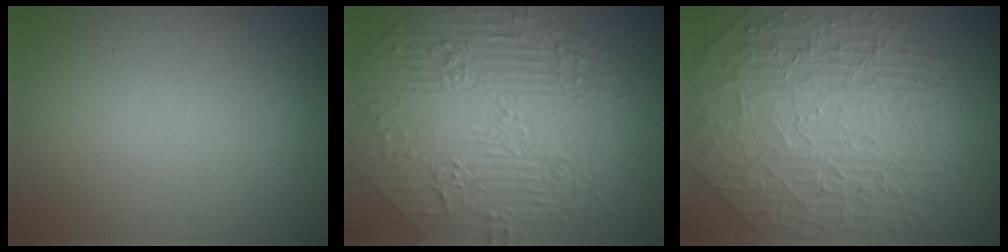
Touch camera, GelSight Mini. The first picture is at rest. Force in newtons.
{"total": 8.4, "press": 6.7, "slide": 5.1}
{"total": 10.0, "press": 6.6, "slide": 7.5}